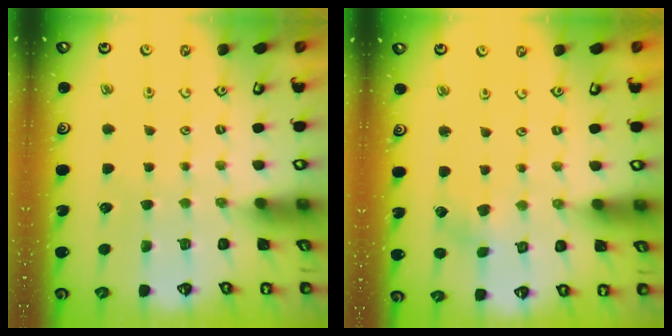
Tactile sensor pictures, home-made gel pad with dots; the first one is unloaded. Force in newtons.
{"total": 2.5, "press": 2.5, "slide": 0.4}